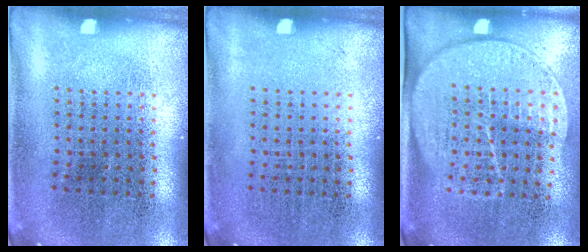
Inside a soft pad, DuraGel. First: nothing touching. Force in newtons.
{"total": 0.0}
{"total": 1.8, "press": 1.5, "slide": 1.0}